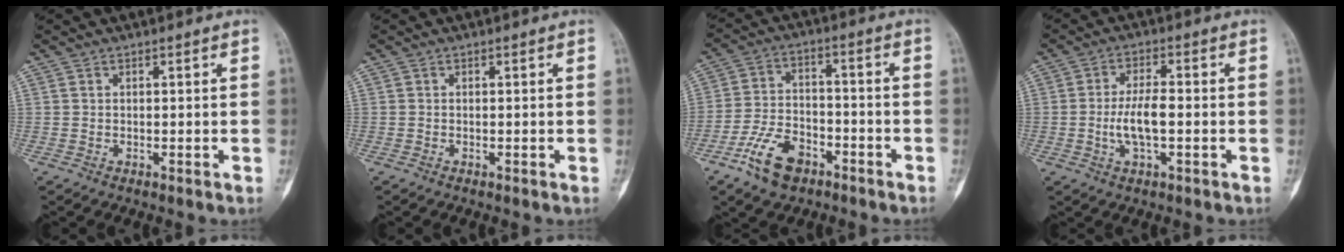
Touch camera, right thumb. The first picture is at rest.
{"total": 0.0}
{"total": 10.3, "force": [-6.2, 5.8, 5.9], "torque": [-0.104, 0.034, -0.114]}
{"total": 6.3, "force": [-1.0, 2.2, 5.9], "torque": [-0.122, 0.009, -0.021]}